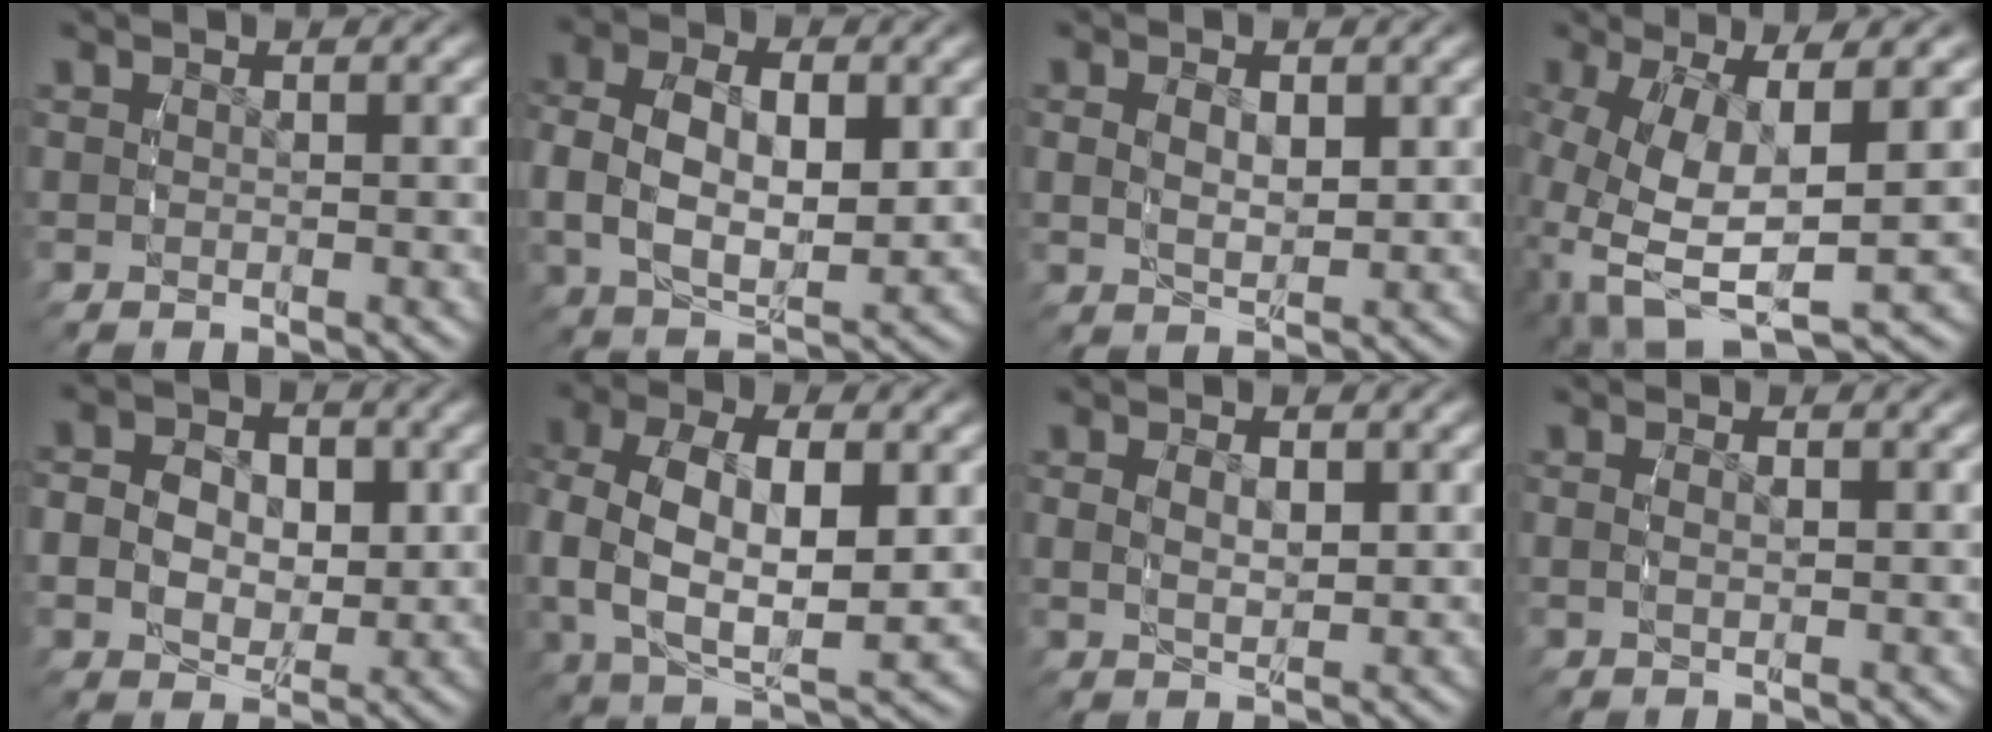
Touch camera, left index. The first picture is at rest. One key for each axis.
{"total": 7.6, "fx": 0.4, "fy": 4.9, "fz": 5.7, "tx": -0.116, "ty": -0.016, "tz": 0.014}
{"total": 2.6, "fx": 0.6, "fy": 1.4, "fz": 2.2, "tx": -0.035, "ty": -0.013, "tz": 0.021}
{"total": 10.3, "fx": -2.0, "fy": 6.0, "fz": 8.2, "tx": -0.187, "ty": -0.055, "tz": 0.002}
{"total": 6.1, "fx": 0.0, "fy": 4.9, "fz": 3.6, "tx": -0.074, "ty": -0.019, "tz": 0.002}
{"total": 8.9, "fx": -0.1, "fy": 5.4, "fz": 7.0, "tx": -0.155, "ty": -0.026, "tz": 0.011}
{"total": 2.1, "fx": 0.6, "fy": 1.0, "fz": 1.8, "tx": -0.029, "ty": -0.011, "tz": 0.019}
{"total": 0.7, "fx": 0.0, "fy": 0.1, "fz": 0.7, "tx": -0.016, "ty": -0.005, "tz": 0.003}